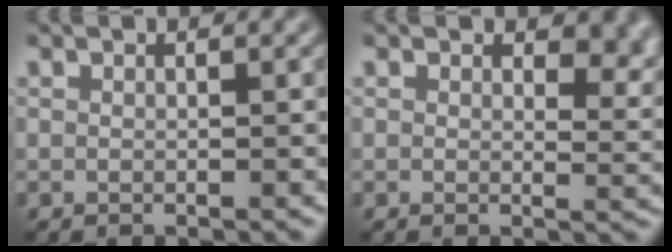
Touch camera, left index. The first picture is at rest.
{"total": 4.1, "force": [2.3, 2.2, 2.7], "torque": [-0.031, -0.006, 0.026]}